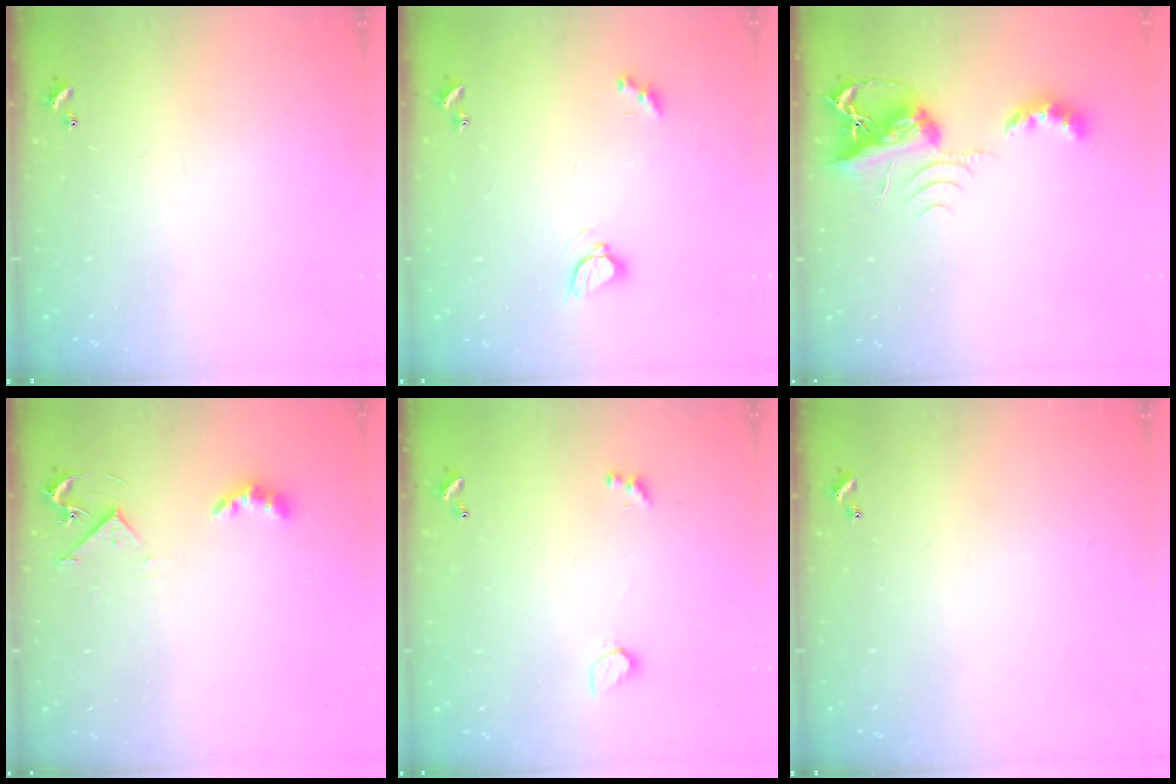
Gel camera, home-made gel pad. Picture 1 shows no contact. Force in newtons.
{"total": 3.4, "press": 3.3, "slide": 0.4}
{"total": 7.7, "press": 7.7, "slide": 0.5}
{"total": 3.6, "press": 3.5, "slide": 0.6}
{"total": 1.3, "press": 1.2, "slide": 0.4}
{"total": 0.0}